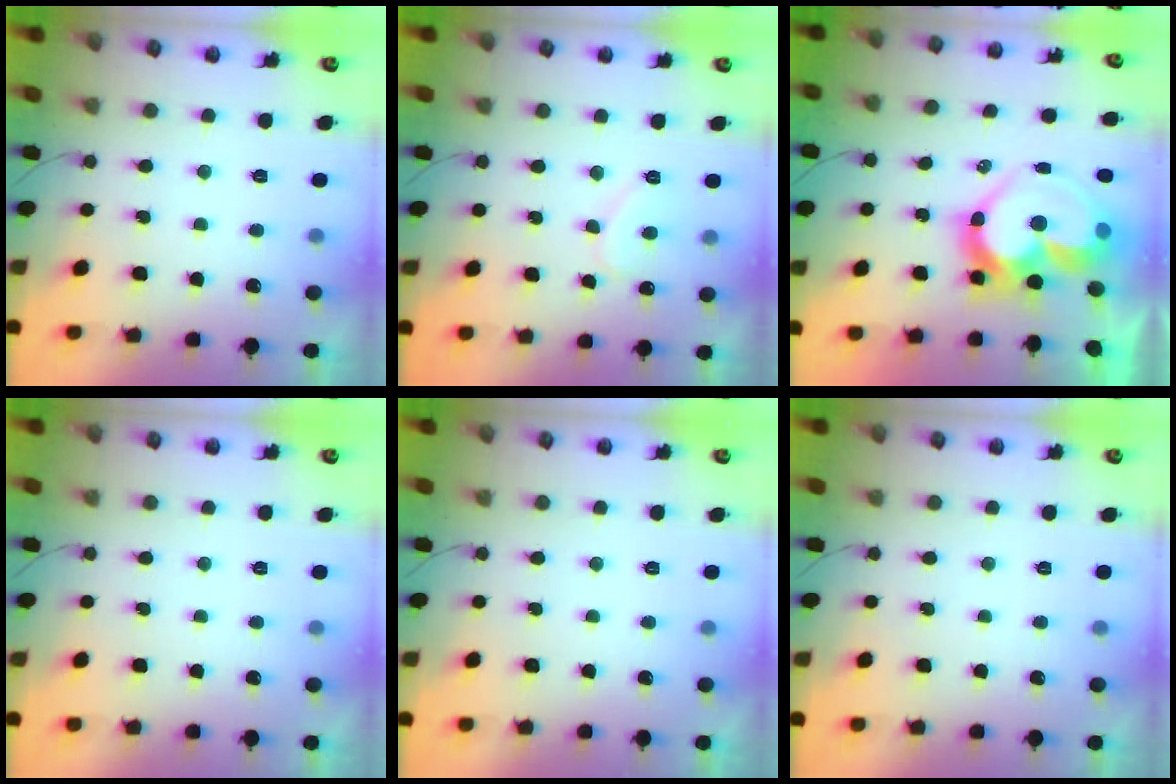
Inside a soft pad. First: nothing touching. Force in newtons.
{"total": 7.1, "press": 7.1, "slide": 0.3}
{"total": 18.1, "press": 18.0, "slide": 1.6}
{"total": 0.0}
{"total": 0.0}
{"total": 0.0}